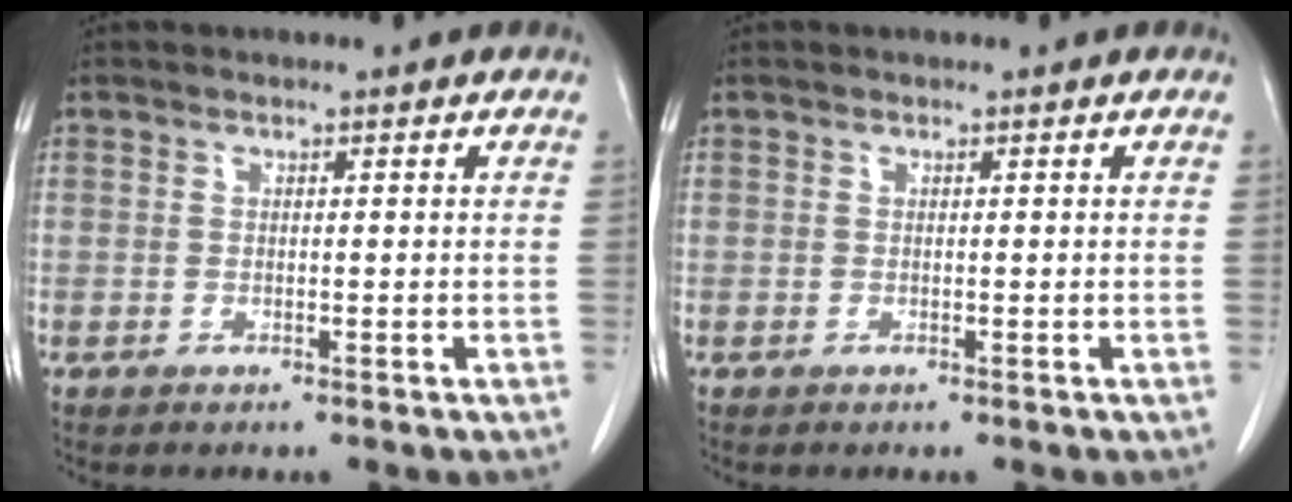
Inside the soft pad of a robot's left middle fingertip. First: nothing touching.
{"total": 0.0}